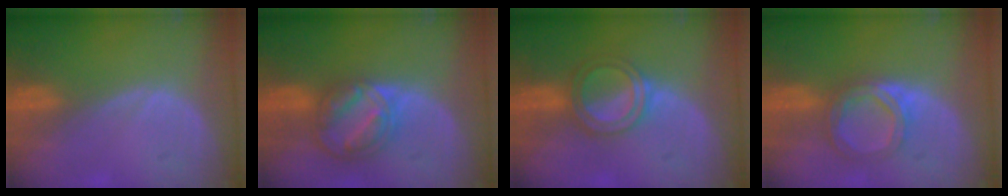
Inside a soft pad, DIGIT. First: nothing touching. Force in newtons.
{"total": 8.4, "press": 7.0, "slide": 4.6}
{"total": 5.0, "press": 5.0, "slide": 0.7}
{"total": 5.3, "press": 5.1, "slide": 1.4}